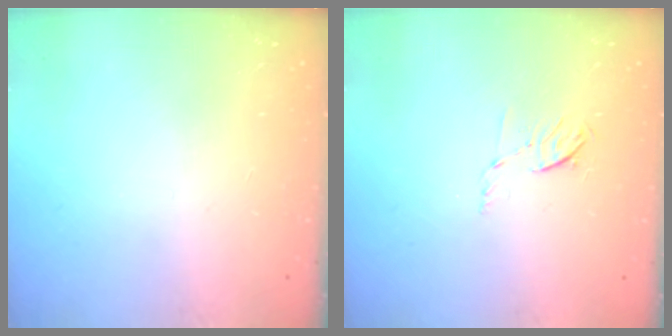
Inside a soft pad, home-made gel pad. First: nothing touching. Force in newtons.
{"total": 4.4, "press": 4.2, "slide": 1.5}